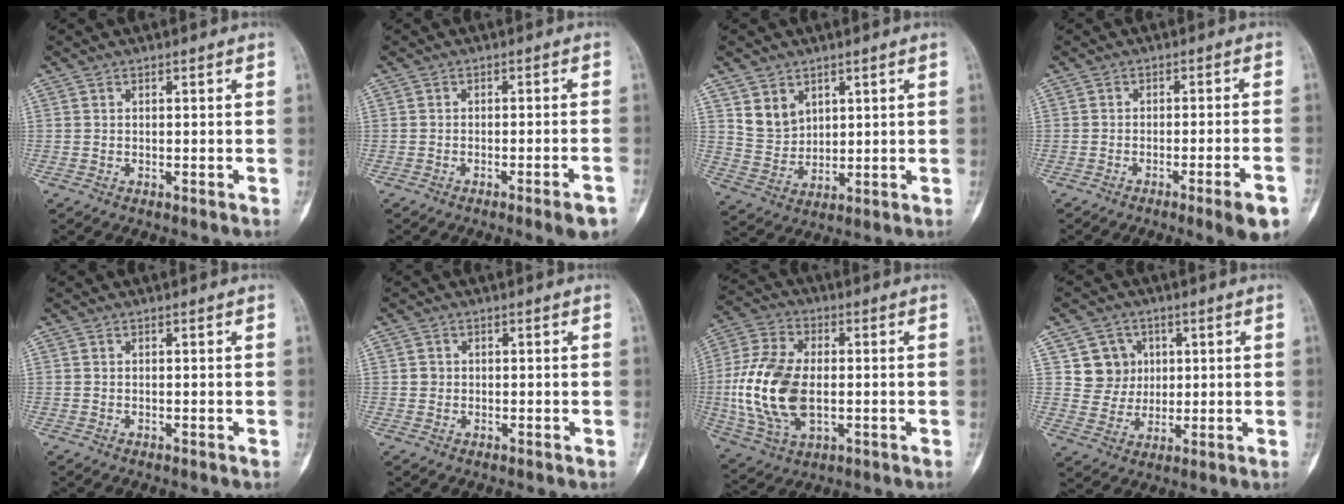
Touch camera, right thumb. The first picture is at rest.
{"total": 4.6, "force": [-2.8, 0.4, 3.6], "torque": [-0.050, 0.010, -0.039]}
{"total": 6.2, "force": [3.3, 4.7, 2.3], "torque": [-0.022, -0.026, 0.076]}
{"total": 7.1, "force": [-3.9, 0.4, 5.9], "torque": [-0.082, 0.009, -0.053]}
{"total": 0.0}
{"total": 1.1, "force": [0.1, 1.1, 0.2], "torque": [0.002, 0.003, 0.001]}
{"total": 17.2, "force": [-1.2, 10.1, 13.9], "torque": [-0.290, 0.001, -0.017]}
{"total": 7.3, "force": [2.2, 6.8, 1.3], "torque": [0.013, -0.004, 0.041]}